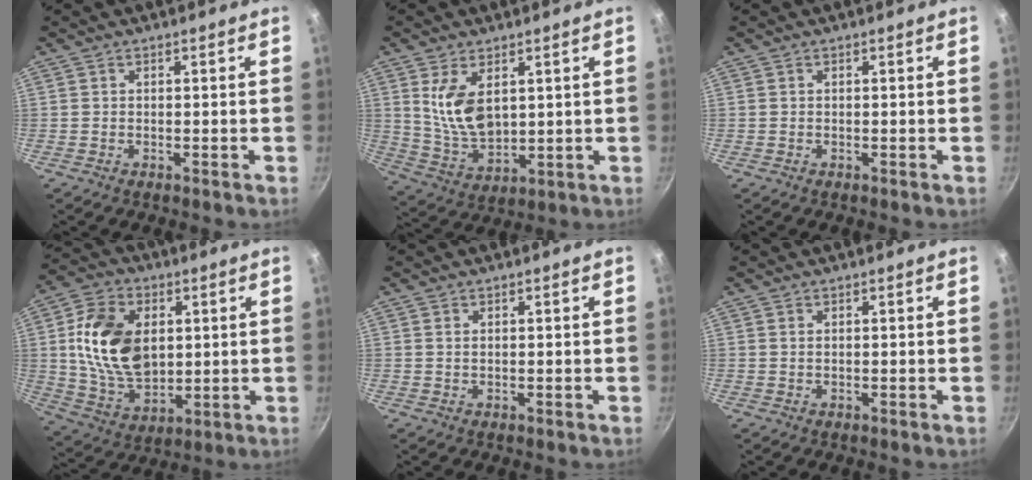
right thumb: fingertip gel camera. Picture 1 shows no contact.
{"total": 10.7, "force": [3.2, 6.1, 8.3], "torque": [-0.142, -0.032, 0.076]}
{"total": 0.0}
{"total": 17.6, "force": [2.7, 11.8, 12.8], "torque": [-0.213, -0.008, 0.057]}
{"total": 0.8, "force": [0.3, 0.4, 0.6], "torque": [-0.011, 0.000, 0.005]}
{"total": 0.5, "force": [0.2, 0.2, 0.4], "torque": [-0.008, 0.000, 0.004]}